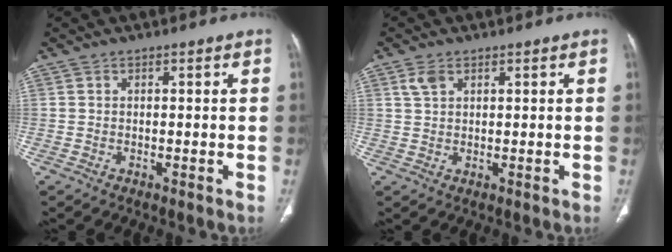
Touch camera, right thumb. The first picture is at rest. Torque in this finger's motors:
{"motor_torque": [-0.02, 0.81, 0.73, 0.29, 0.00]}